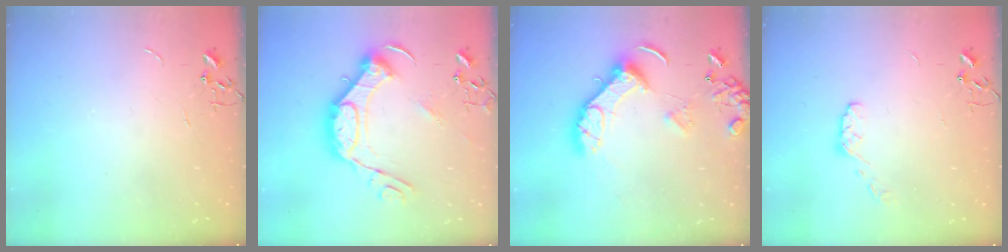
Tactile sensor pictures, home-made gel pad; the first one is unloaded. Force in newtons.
{"total": 18.6, "press": 18.6, "slide": 1.3}
{"total": 13.8, "press": 13.7, "slide": 1.3}
{"total": 6.1, "press": 6.0, "slide": 0.9}